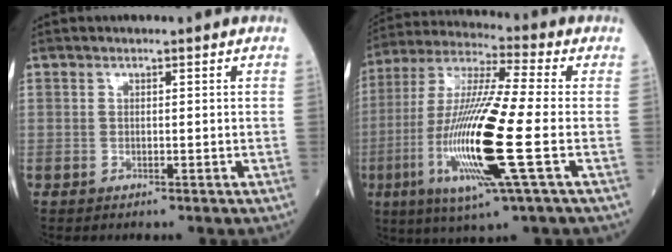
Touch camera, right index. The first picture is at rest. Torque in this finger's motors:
{"motor_torque": [0.95, -0.37, 1.06, 0.21]}